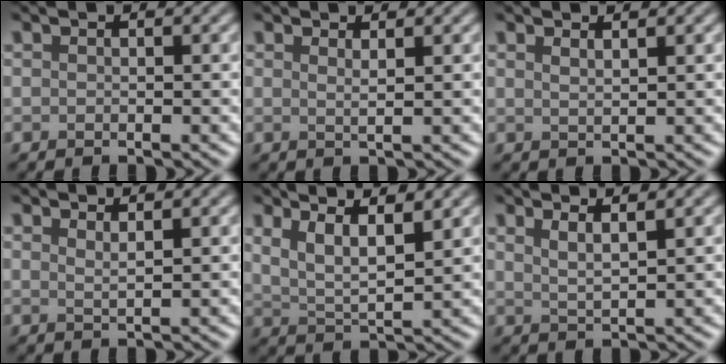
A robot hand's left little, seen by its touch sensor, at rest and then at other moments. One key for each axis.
{"total": 1.2, "fx": 0.7, "fy": 0.3, "fz": 0.9, "tx": -0.006, "ty": -0.001, "tz": 0.009}
{"total": 1.3, "fx": 1.0, "fy": 0.4, "fz": 0.8, "tx": -0.005, "ty": 0.003, "tz": 0.010}
{"total": 1.3, "fx": 1.0, "fy": 0.3, "fz": 0.8, "tx": -0.007, "ty": 0.000, "tz": 0.014}
{"total": 5.4, "fx": 3.2, "fy": 1.6, "fz": 4.1, "tx": -0.074, "ty": 0.011, "tz": 0.048}
{"total": 3.0, "fx": 2.1, "fy": 0.8, "fz": 1.9, "tx": -0.019, "ty": 0.010, "tz": 0.021}